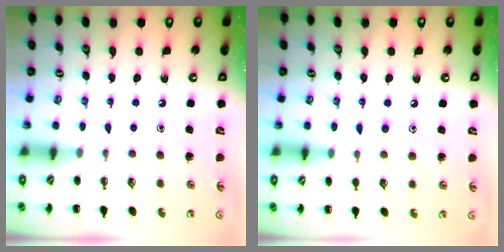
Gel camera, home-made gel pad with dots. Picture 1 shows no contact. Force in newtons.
{"total": 6.5, "press": 6.1, "slide": 2.3}